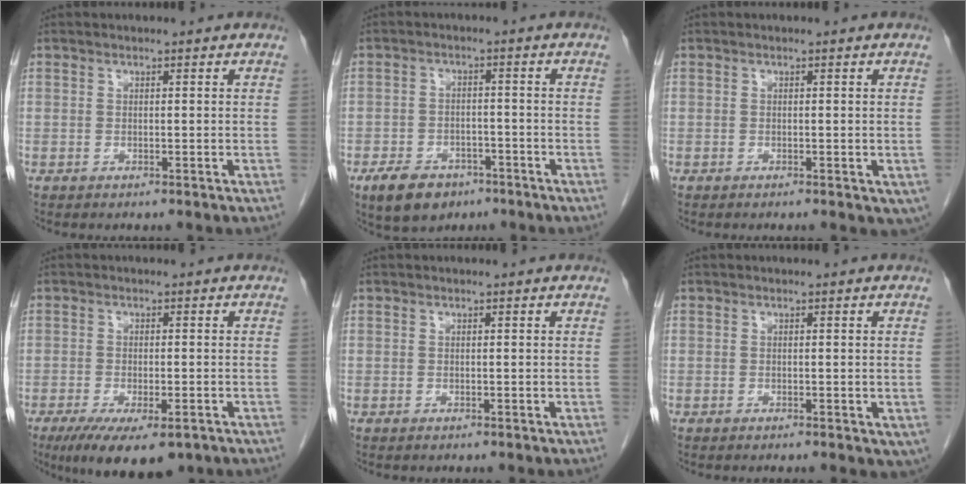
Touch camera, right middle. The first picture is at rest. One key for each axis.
{"total": 7.1, "fx": -4.6, "fy": 4.2, "fz": 3.4, "tx": -0.065, "ty": -0.001, "tz": -0.070}
{"total": 2.9, "fx": -1.5, "fy": 1.1, "fz": 2.3, "tx": -0.017, "ty": -0.004, "tz": -0.021}
{"total": 10.3, "fx": -6.6, "fy": 3.3, "fz": 7.2, "tx": -0.111, "ty": -0.018, "tz": -0.099}
{"total": 0.0}
{"total": 2.4, "fx": -1.1, "fy": 0.9, "fz": 2.0, "tx": -0.014, "ty": -0.002, "tz": -0.014}